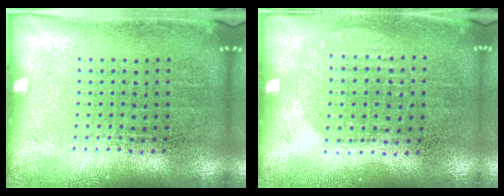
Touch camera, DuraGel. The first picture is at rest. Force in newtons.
{"total": 0.7, "press": 0.6, "slide": 0.2}